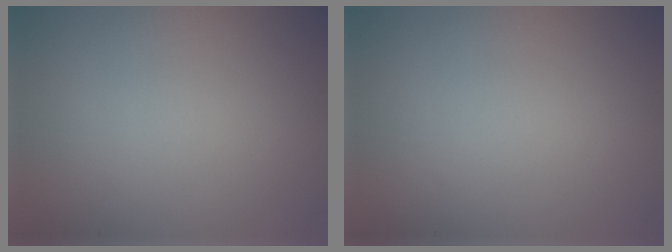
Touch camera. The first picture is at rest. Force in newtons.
{"total": 0.0}